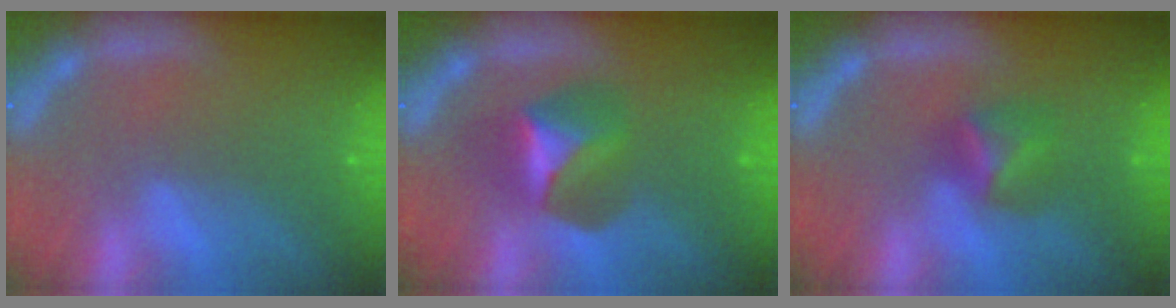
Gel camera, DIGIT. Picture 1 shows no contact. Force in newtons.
{"total": 4.4}
{"total": 2.9}